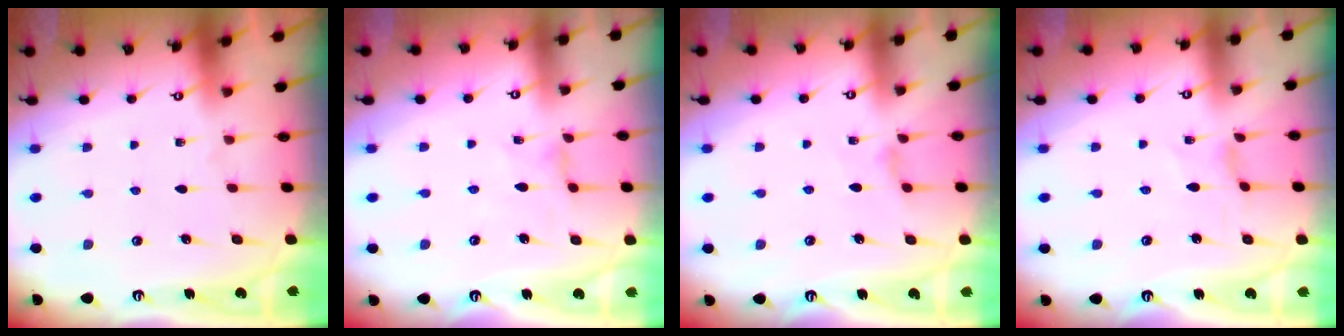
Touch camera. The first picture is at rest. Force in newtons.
{"total": 1.6, "press": 1.5, "slide": 0.3}
{"total": 2.1, "press": 2.1, "slide": 0.4}
{"total": 0.8, "press": 0.8, "slide": 0.2}